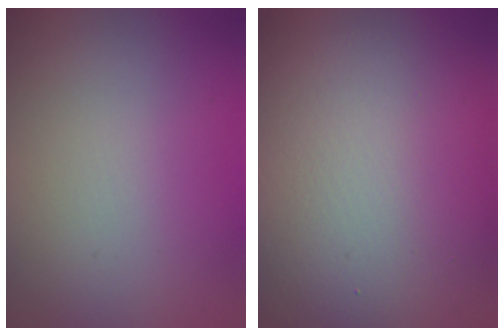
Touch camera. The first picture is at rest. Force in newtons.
{"total": 16.9, "press": 16.8, "slide": 1.0}